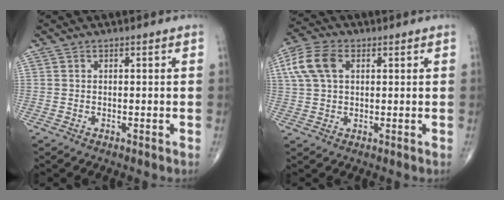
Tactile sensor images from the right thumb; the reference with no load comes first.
{"total": 8.6, "force": [2.5, 5.4, 6.2], "torque": [-0.134, 0.016, 0.046]}